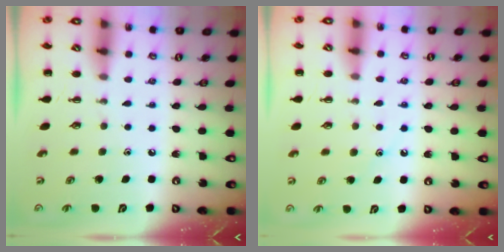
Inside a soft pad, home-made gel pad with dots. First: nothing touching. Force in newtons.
{"total": 8.9, "press": 8.8, "slide": 1.2}